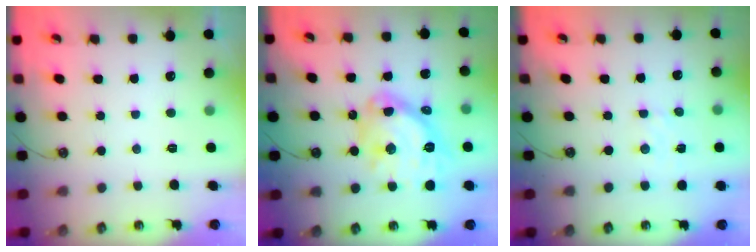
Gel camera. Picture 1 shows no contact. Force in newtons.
{"total": 18.9, "press": 18.8, "slide": 1.9}
{"total": 1.7, "press": 1.7, "slide": 0.3}